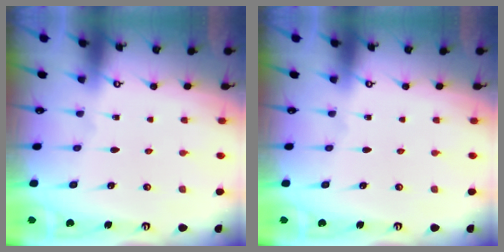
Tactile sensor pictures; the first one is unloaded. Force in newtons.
{"total": 0.0}